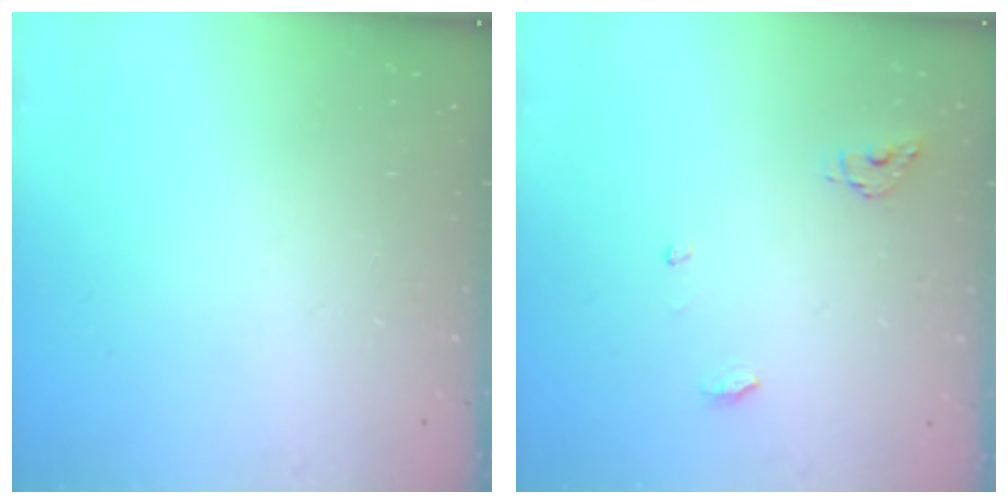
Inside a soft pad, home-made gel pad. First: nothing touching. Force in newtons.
{"total": 4.3, "press": 4.3, "slide": 0.4}